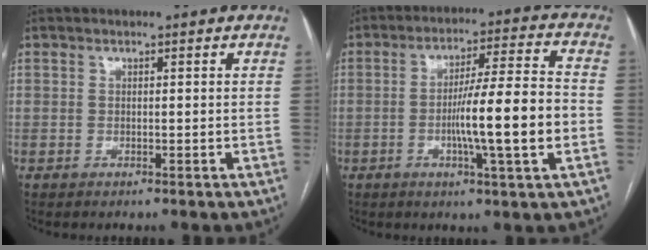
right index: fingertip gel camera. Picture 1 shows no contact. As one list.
[{"total": 12.9, "force": [-2.6, -0.2, 12.6], "torque": [-0.207, 0.002, -0.045]}]